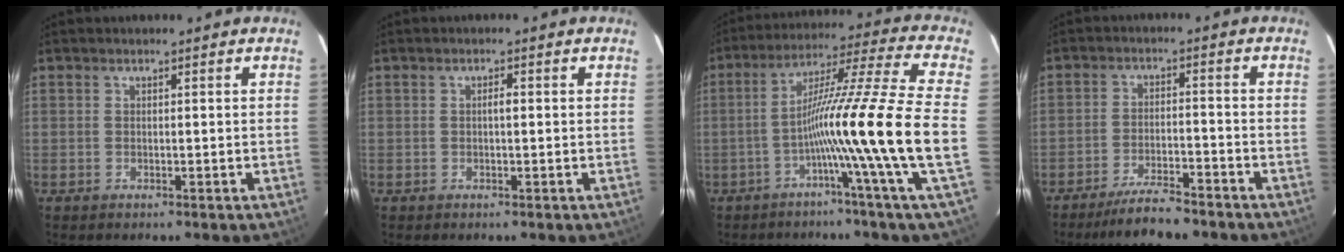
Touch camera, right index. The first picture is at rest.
{"total": 1.0, "force": [0.0, 0.2, 1.0], "torque": [-0.016, 0.002, -0.001]}
{"total": 17.4, "force": [-4.0, -3.6, 16.5], "torque": [-0.276, -0.007, -0.082]}
{"total": 8.2, "force": [-7.2, 0.8, 3.7], "torque": [-0.060, -0.017, -0.121]}